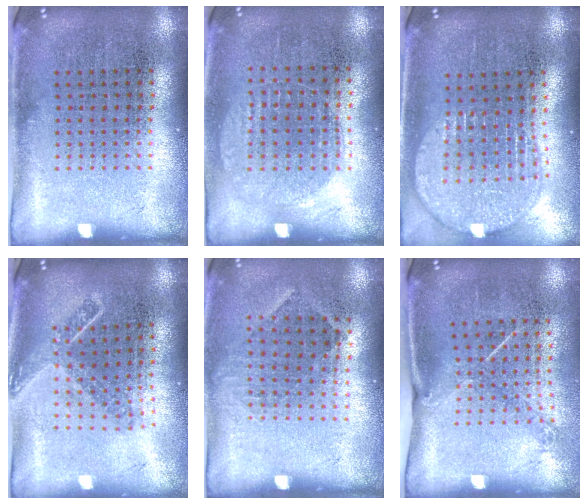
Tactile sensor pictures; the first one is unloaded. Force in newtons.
{"total": 1.0, "press": 0.9, "slide": 0.4}
{"total": 1.9, "press": 1.6, "slide": 1.1}
{"total": 1.7, "press": 1.3, "slide": 1.1}
{"total": 0.9, "press": 0.8, "slide": 0.6}
{"total": 1.4, "press": 1.0, "slide": 1.0}